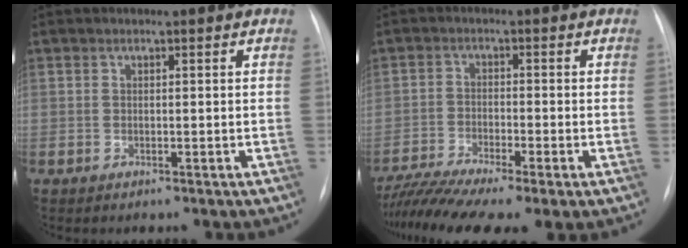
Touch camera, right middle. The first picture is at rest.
{"total": 9.4, "force": [-7.2, 0.5, 6.0], "torque": [-0.115, -0.013, -0.123]}